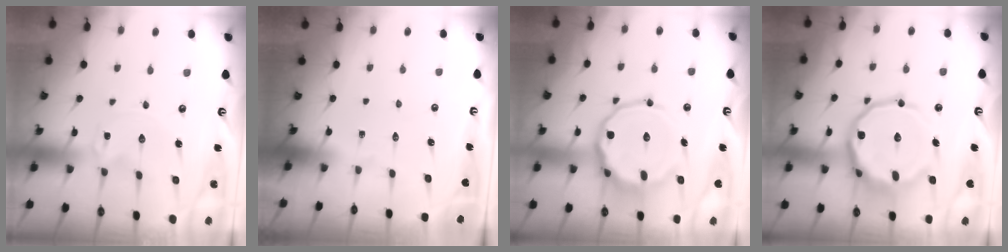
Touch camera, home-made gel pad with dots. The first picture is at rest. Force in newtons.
{"total": 0.0}
{"total": 13.7, "press": 13.6, "slide": 1.7}
{"total": 16.4, "press": 16.3, "slide": 1.9}